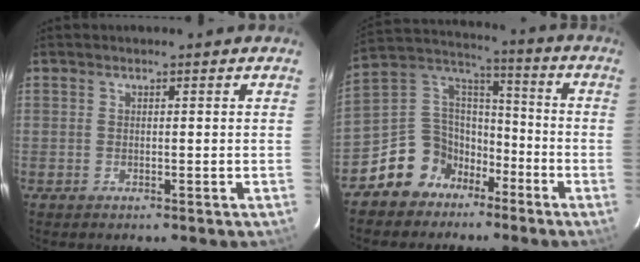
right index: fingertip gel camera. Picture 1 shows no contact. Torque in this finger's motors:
{"motor_torque": [1.12, -1.02, 0.10, 0.00]}